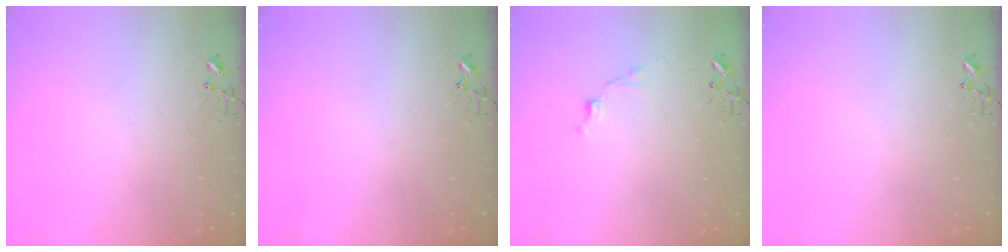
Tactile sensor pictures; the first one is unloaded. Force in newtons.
{"total": 0.0}
{"total": 6.7, "press": 6.7, "slide": 0.9}
{"total": 0.0}